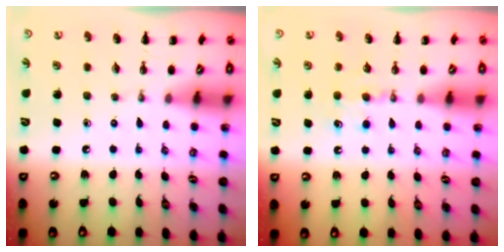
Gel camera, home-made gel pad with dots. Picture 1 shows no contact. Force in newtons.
{"total": 5.1, "press": 4.9, "slide": 1.6}